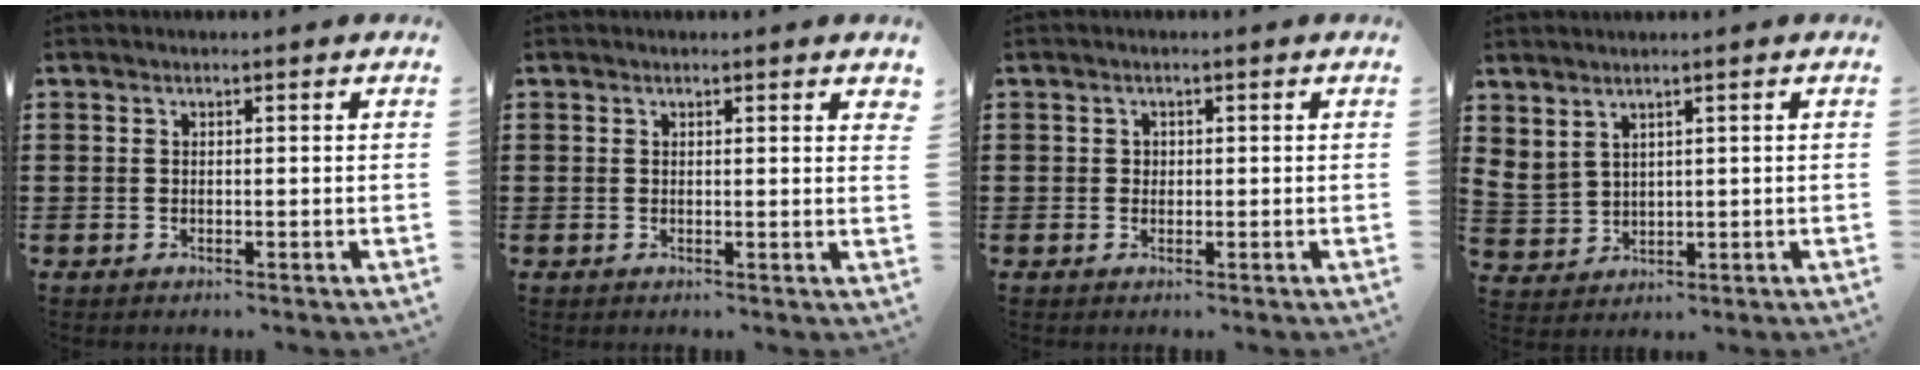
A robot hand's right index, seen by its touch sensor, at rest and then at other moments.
{"total": 0.7, "force": [0.5, 0.0, 0.5], "torque": [-0.010, 0.000, 0.010]}
{"total": 0.8, "force": [0.2, 0.7, 0.2], "torque": [-0.006, 0.003, 0.004]}
{"total": 2.6, "force": [2.1, 1.5, 0.4], "torque": [-0.020, 0.001, 0.040]}